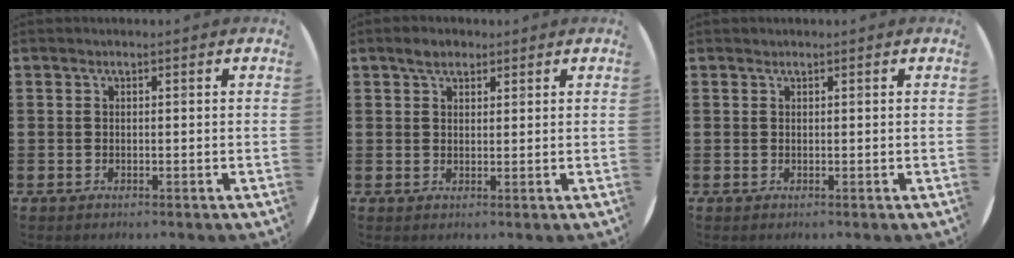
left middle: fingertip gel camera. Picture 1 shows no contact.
{"total": 2.5, "force": [1.9, 1.3, 0.9], "torque": [-0.005, 0.000, 0.032]}
{"total": 0.0}